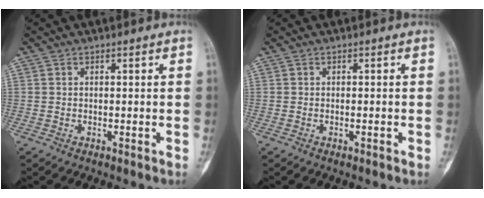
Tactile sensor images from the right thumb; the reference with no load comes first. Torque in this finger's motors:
{"motor_torque": [-0.36, -0.09, -0.09, -0.06, -0.08]}